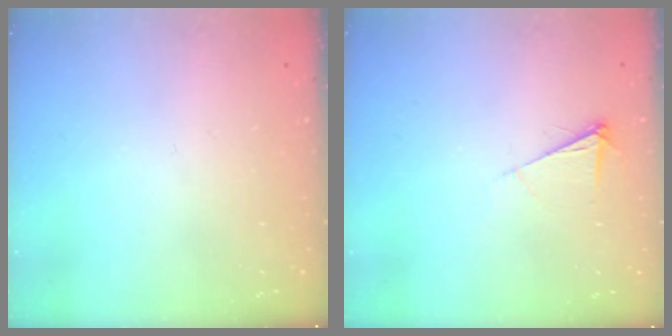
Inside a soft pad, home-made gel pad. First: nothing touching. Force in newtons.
{"total": 4.5, "press": 4.5, "slide": 0.6}